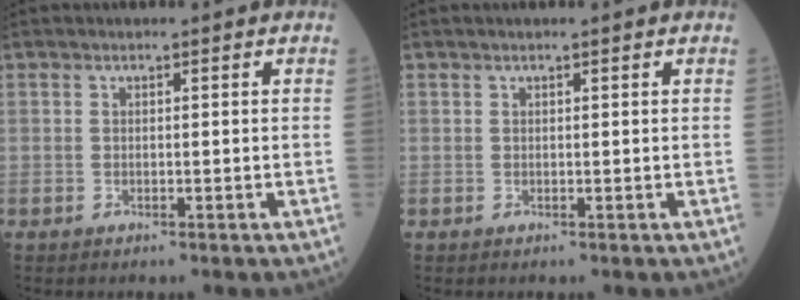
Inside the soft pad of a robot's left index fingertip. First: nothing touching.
{"total": 1.4, "force": [1.1, -0.1, 0.8], "torque": [-0.011, 0.014, 0.020]}